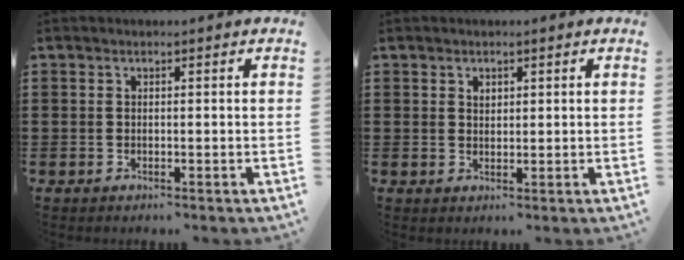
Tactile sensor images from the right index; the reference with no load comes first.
{"total": 1.0, "force": [0.6, 0.7, 0.4], "torque": [-0.010, 0.003, 0.012]}